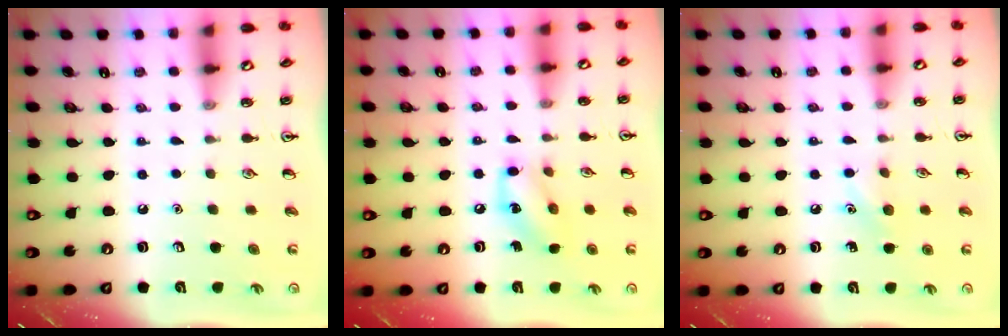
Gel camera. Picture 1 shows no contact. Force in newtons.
{"total": 9.9, "press": 9.8, "slide": 1.3}
{"total": 6.7, "press": 6.4, "slide": 1.9}